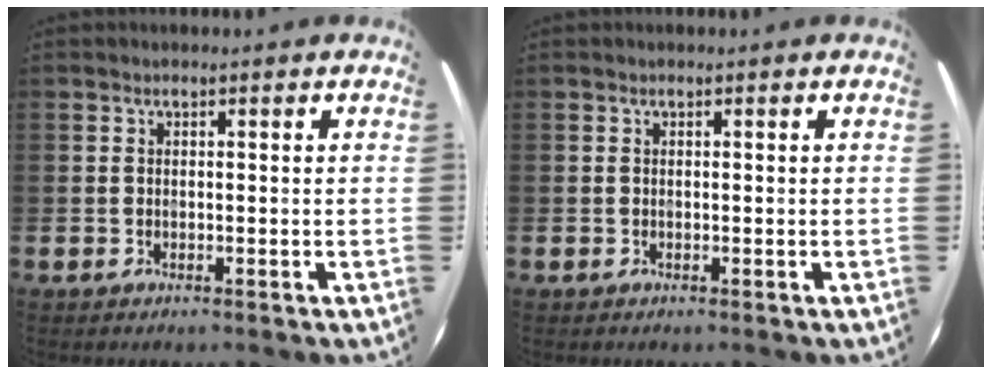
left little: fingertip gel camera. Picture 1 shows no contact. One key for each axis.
{"total": 0.0}